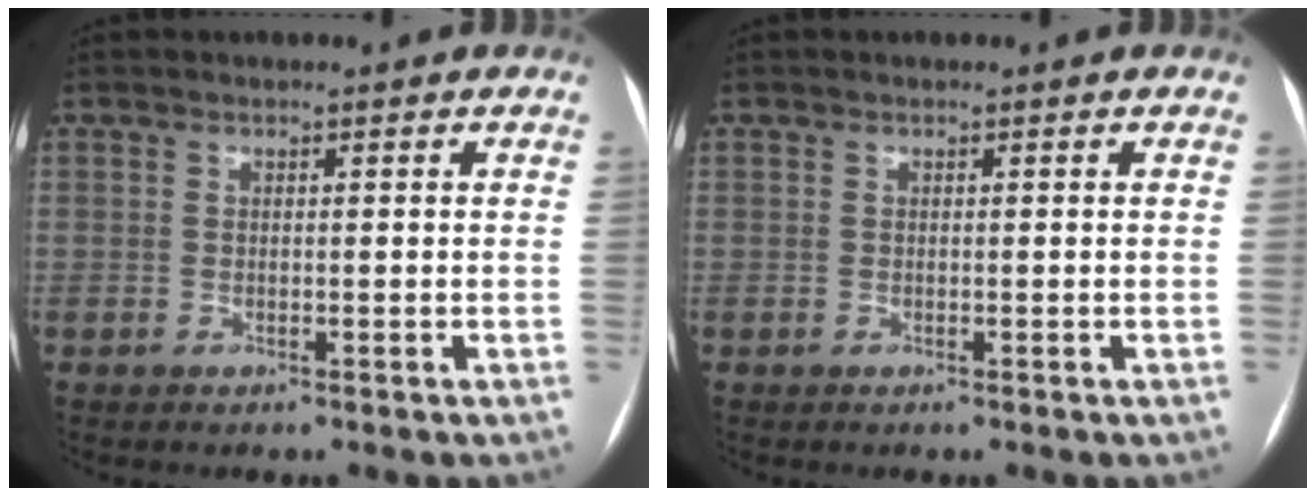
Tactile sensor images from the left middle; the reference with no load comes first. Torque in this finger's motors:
{"motor_torque": [-0.04, 0.06, 0.00, 0.01]}